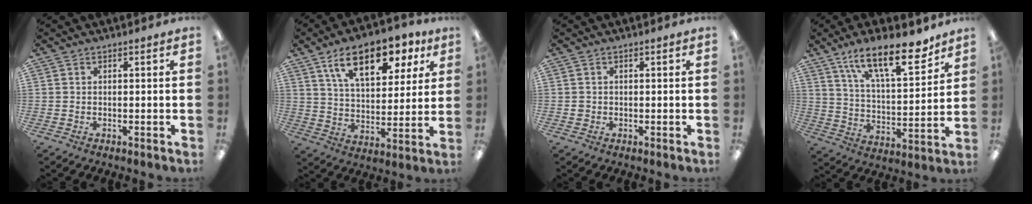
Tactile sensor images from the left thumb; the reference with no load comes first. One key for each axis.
{"total": 16.6, "fx": 9.8, "fy": 8.1, "fz": 10.7, "tx": -0.165, "ty": -0.030, "tz": 0.167}
{"total": 0.9, "fx": -0.1, "fy": 0.9, "fz": 0.0, "tx": -0.001, "ty": 0.006, "tz": -0.004}
{"total": 18.6, "fx": 13.1, "fy": 6.3, "fz": 11.7, "tx": -0.181, "ty": -0.071, "tz": 0.215}